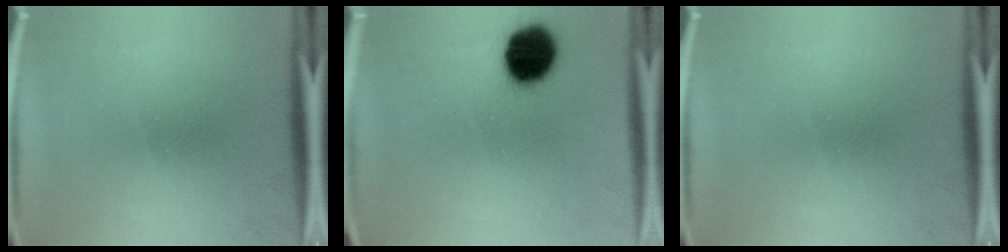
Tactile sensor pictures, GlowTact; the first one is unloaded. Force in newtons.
{"total": 13.2}
{"total": 0.0}